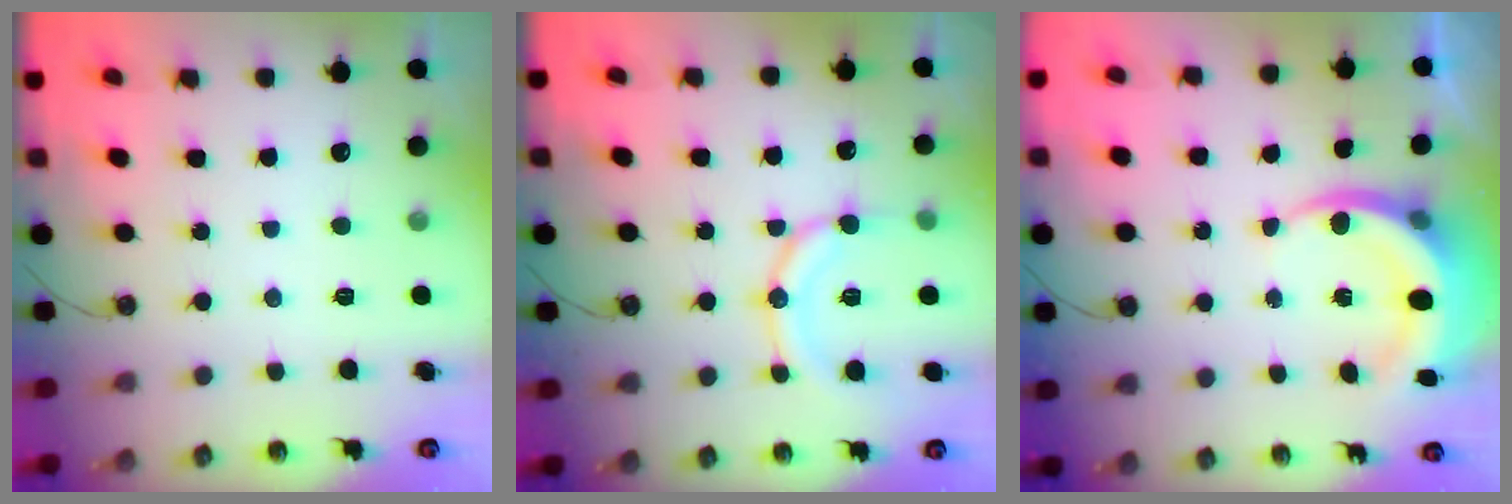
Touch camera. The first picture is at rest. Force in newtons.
{"total": 13.9, "press": 13.6, "slide": 2.9}
{"total": 7.2, "press": 7.1, "slide": 1.3}